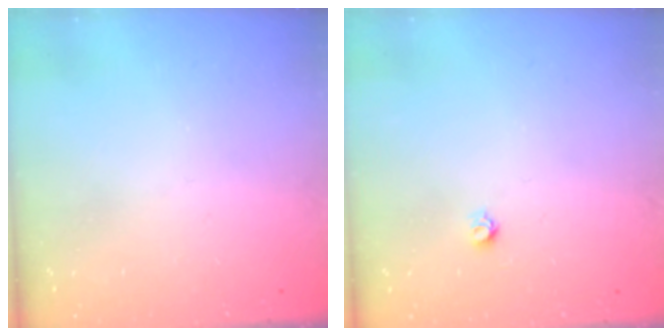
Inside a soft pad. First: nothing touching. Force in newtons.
{"total": 3.5, "press": 3.4, "slide": 0.4}